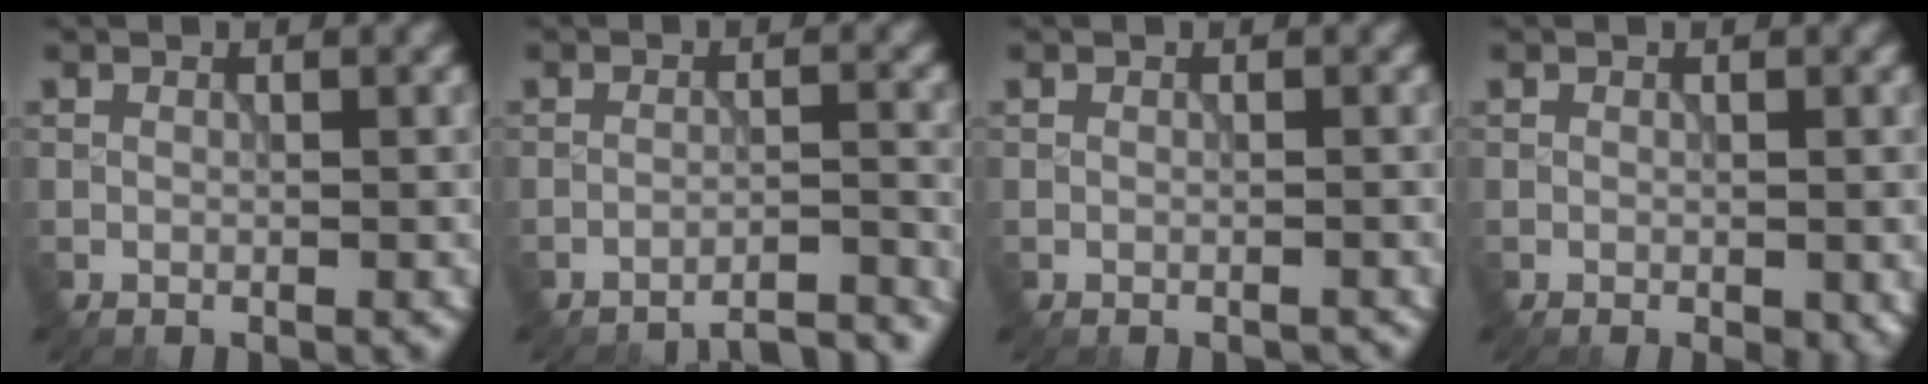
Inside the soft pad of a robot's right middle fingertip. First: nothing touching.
{"total": 7.6, "force": [-7.4, 1.2, 1.4], "torque": [-0.006, 0.011, -0.087]}
{"total": 0.0}
{"total": 1.5, "force": [-0.6, 0.6, 1.3], "torque": [-0.018, -0.007, -0.003]}